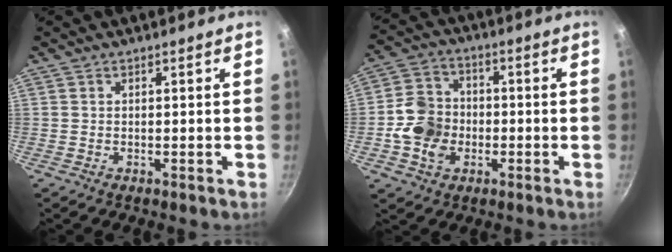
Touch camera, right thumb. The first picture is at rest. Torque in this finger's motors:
{"motor_torque": [1.29, 1.44, 0.92, -0.19, 0.13]}